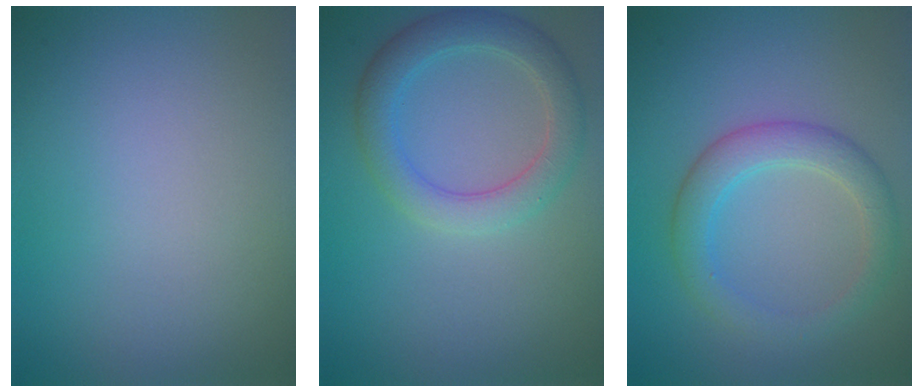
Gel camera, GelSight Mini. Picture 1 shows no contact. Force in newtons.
{"total": 4.0, "press": 4.0, "slide": 0.2}
{"total": 3.7, "press": 3.7, "slide": 0.2}